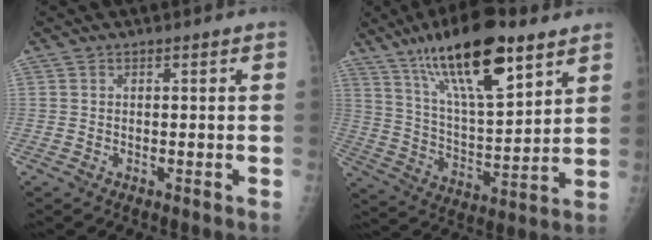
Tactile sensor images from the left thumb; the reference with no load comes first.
{"total": 20.6, "force": [12.5, 6.2, 15.1], "torque": [-0.235, -0.051, 0.223]}